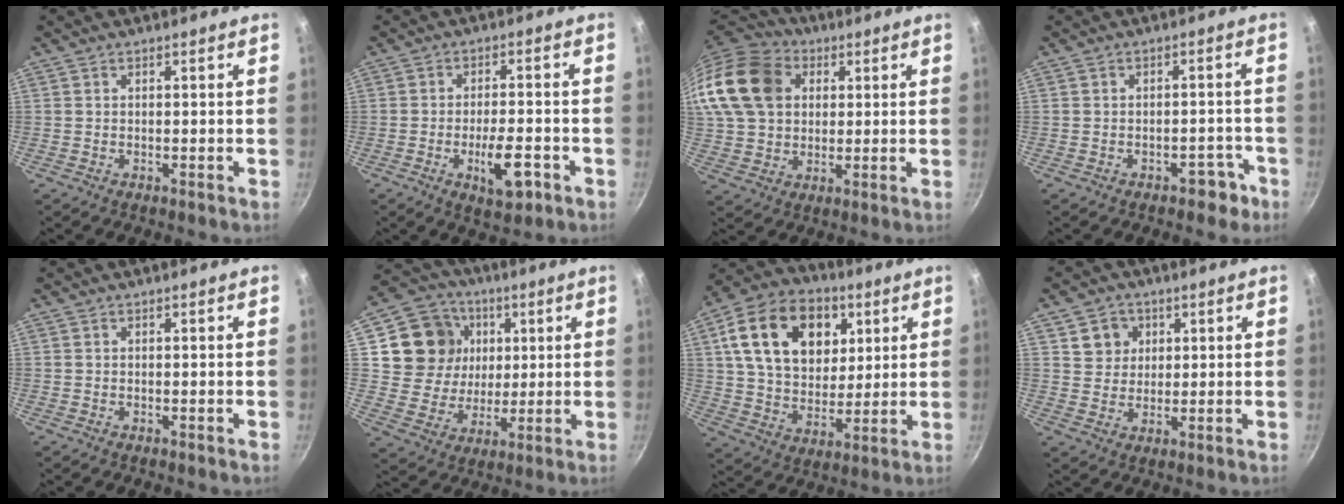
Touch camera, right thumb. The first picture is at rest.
{"total": 8.0, "force": [-3.2, 3.0, 6.7], "torque": [-0.087, 0.014, -0.045]}
{"total": 20.4, "force": [5.7, 15.8, 11.6], "torque": [-0.236, 0.022, 0.099]}
{"total": 6.6, "force": [-4.2, 3.8, 3.4], "torque": [0.007, 0.058, -0.034]}
{"total": 0.0}
{"total": 14.0, "force": [3.8, 12.5, 5.1], "torque": [-0.069, -0.003, 0.067]}
{"total": 21.8, "force": [7.4, 15.4, 13.6], "torque": [-0.211, -0.005, 0.121]}
{"total": 5.5, "force": [2.1, 4.9, 1.4], "torque": [0.010, 0.002, 0.036]}